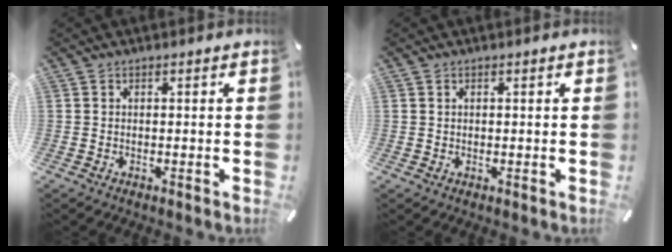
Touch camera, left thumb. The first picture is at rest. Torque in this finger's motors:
{"motor_torque": [0.09, -0.18, 0.07, 0.02, 0.02]}